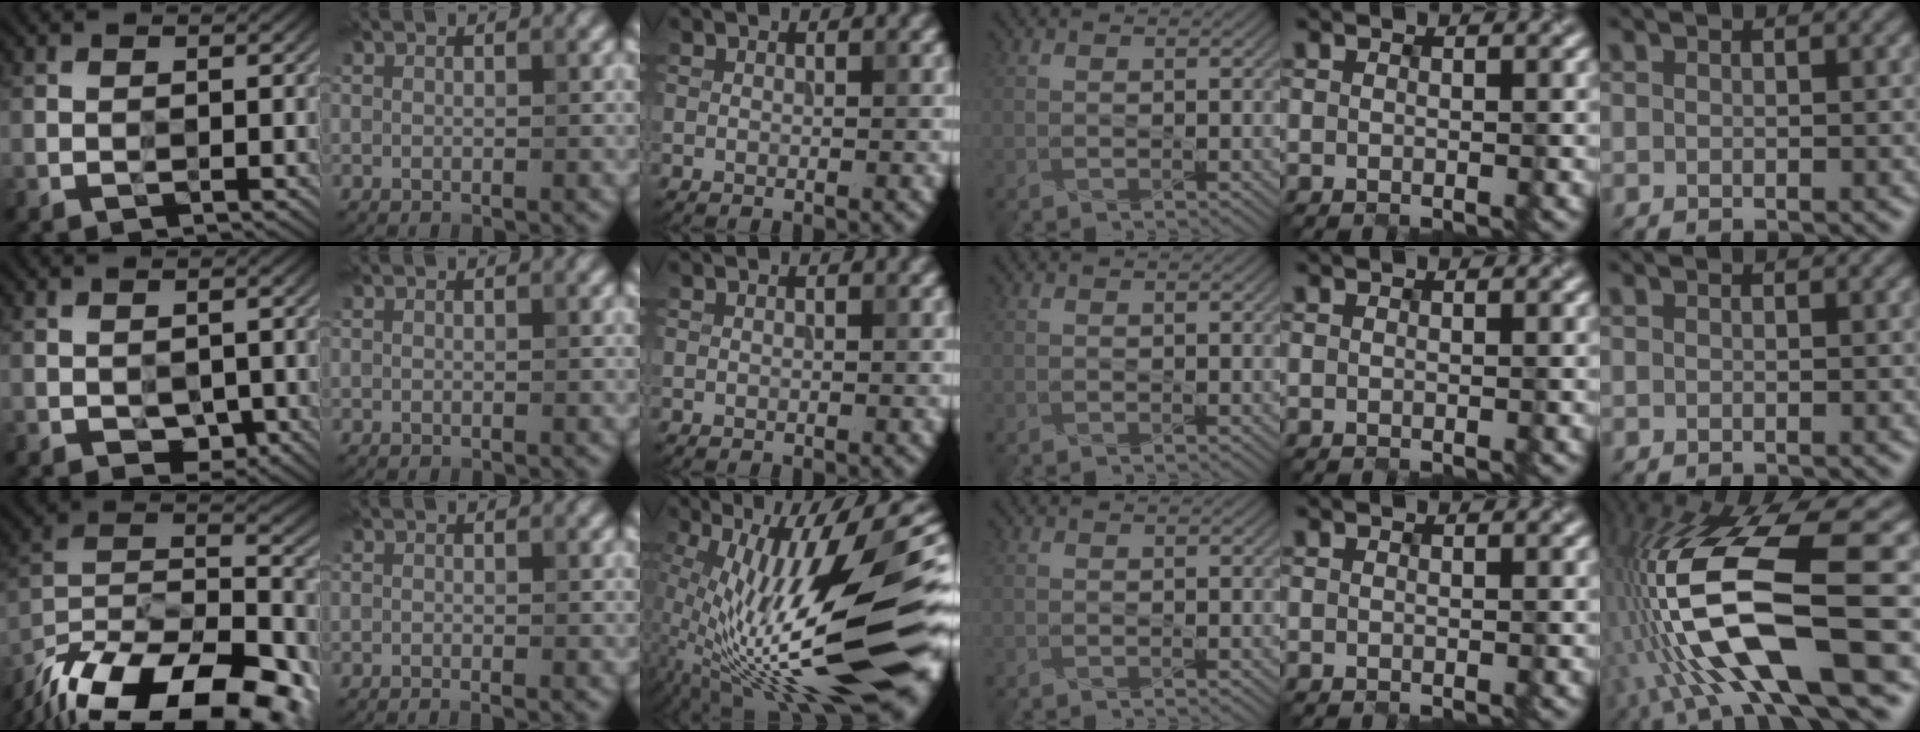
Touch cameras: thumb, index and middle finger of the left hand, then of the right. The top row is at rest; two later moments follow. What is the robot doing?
{"motion": "extract", "object": "connector and pipe"}